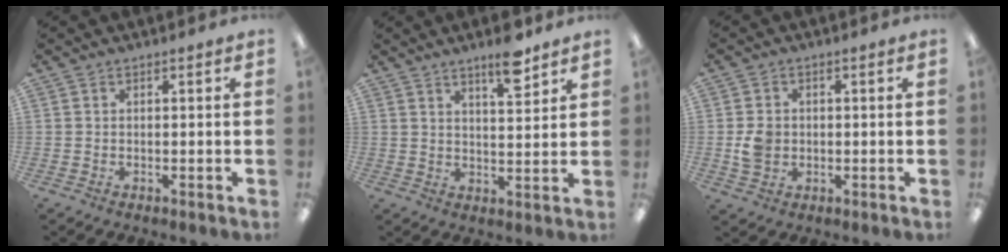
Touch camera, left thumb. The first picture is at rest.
{"total": 7.9, "force": [5.8, 2.0, 5.1], "torque": [-0.073, -0.035, 0.094]}
{"total": 4.5, "force": [-0.2, 3.9, 2.3], "torque": [-0.033, 0.006, -0.002]}